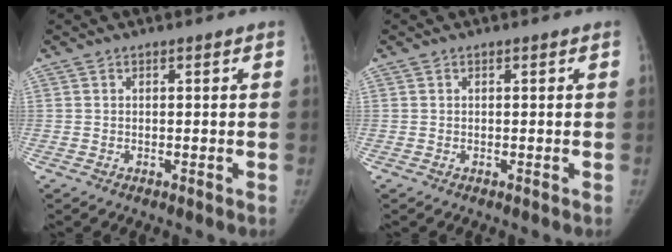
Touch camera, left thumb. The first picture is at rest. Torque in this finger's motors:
{"motor_torque": [0.06, -0.03, 0.12, 0.06, 0.03]}